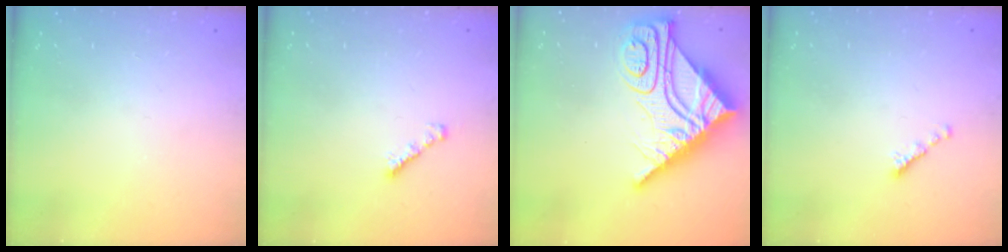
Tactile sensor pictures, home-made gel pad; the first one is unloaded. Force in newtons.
{"total": 1.6, "press": 1.5, "slide": 0.4}
{"total": 18.5, "press": 18.4, "slide": 2.0}
{"total": 0.0}